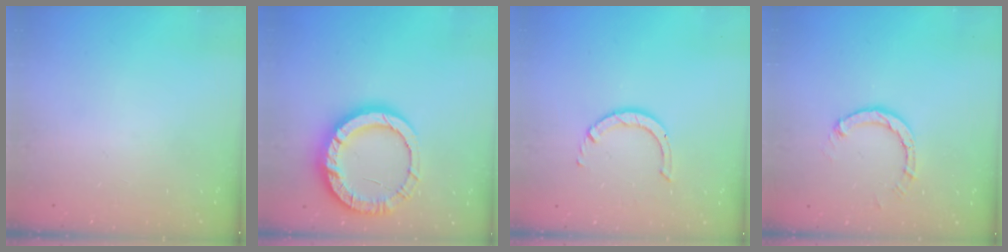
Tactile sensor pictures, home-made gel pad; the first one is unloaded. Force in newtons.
{"total": 15.6, "press": 15.5, "slide": 1.4}
{"total": 3.5, "press": 3.5, "slide": 0.6}
{"total": 3.0, "press": 3.0, "slide": 0.3}